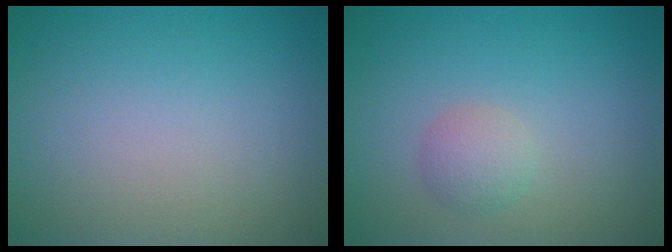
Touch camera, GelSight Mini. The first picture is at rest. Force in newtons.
{"total": 1.9, "press": 1.9, "slide": 0.1}